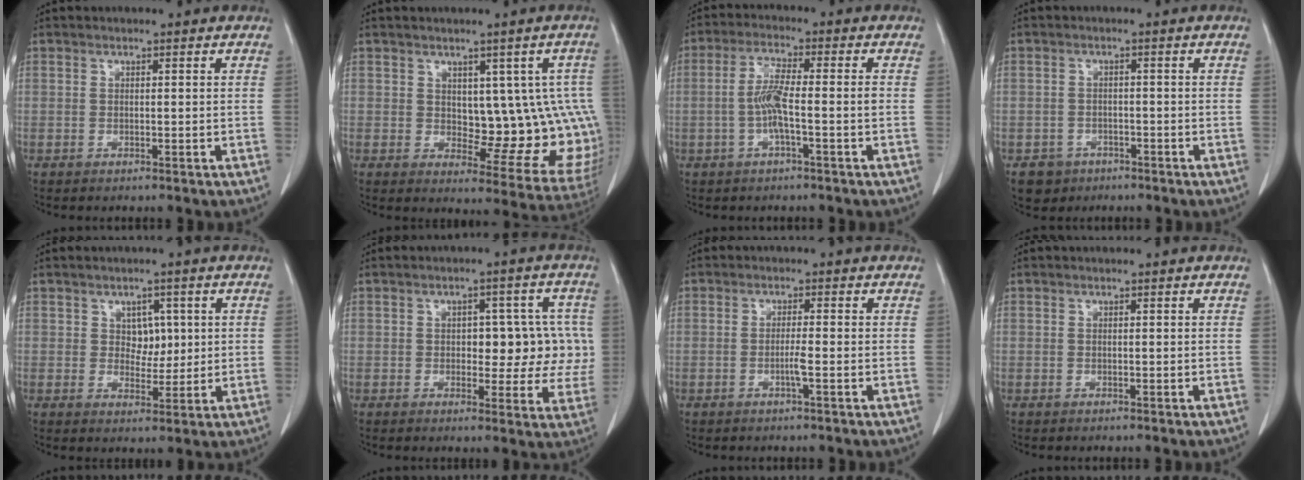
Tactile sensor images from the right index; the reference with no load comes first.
{"total": 12.4, "force": [1.5, 6.3, 10.6], "torque": [-0.102, 0.007, 0.032]}
{"total": 5.7, "force": [-1.2, 0.3, 5.5], "torque": [-0.114, 0.009, -0.025]}
{"total": 3.6, "force": [-2.0, 3.0, 0.2], "torque": [0.000, 0.011, -0.025]}
{"total": 3.7, "force": [1.0, 2.7, 2.4], "torque": [-0.027, 0.001, 0.019]}
{"total": 8.1, "force": [0.4, 4.6, 6.6], "torque": [-0.058, 0.024, 0.009]}
{"total": 2.1, "force": [-0.7, -0.3, 1.9], "torque": [-0.039, -0.002, -0.014]}
{"total": 0.0}